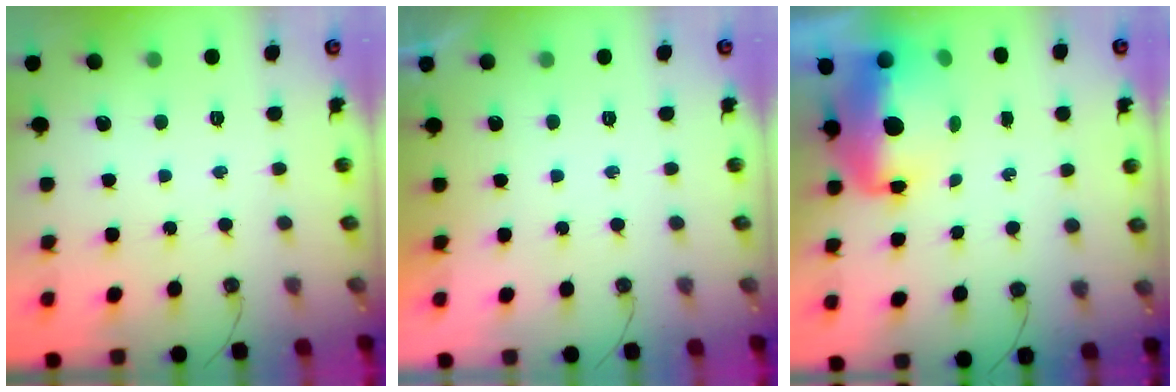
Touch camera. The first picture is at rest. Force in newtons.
{"total": 0.0}
{"total": 11.4, "press": 11.3, "slide": 1.1}